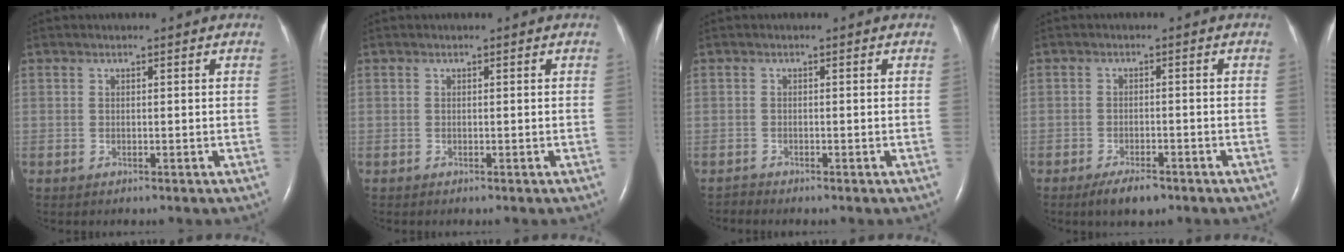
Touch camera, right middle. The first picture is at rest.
{"total": 0.0}
{"total": 0.7, "force": [-0.6, -0.1, -0.3], "torque": [-0.001, -0.007, -0.012]}
{"total": 3.9, "force": [-2.8, 1.2, 2.5], "torque": [-0.051, -0.004, -0.045]}